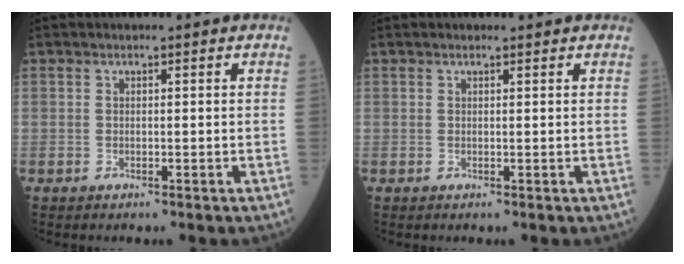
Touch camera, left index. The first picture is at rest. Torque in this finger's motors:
{"motor_torque": [-0.08, 0.02, -0.04, -0.01]}